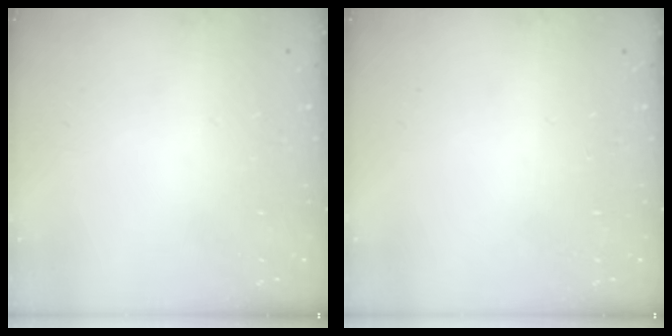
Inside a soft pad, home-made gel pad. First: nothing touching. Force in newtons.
{"total": 0.0}